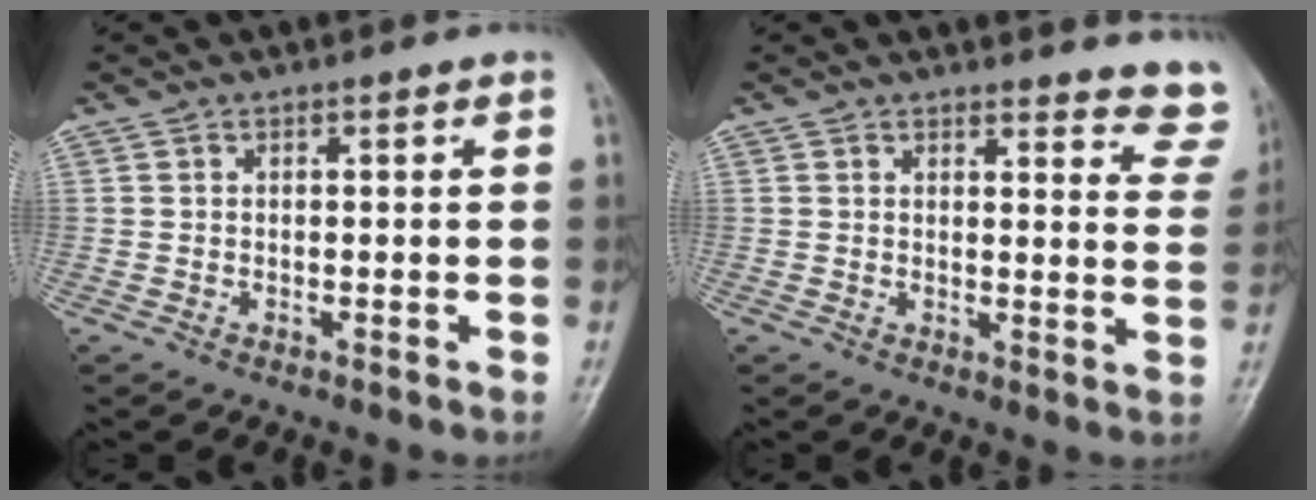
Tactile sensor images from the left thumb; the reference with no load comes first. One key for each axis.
{"total": 10.0, "fx": 9.7, "fy": 2.4, "fz": 1.1, "tx": 0.036, "ty": -0.076, "tz": 0.074}